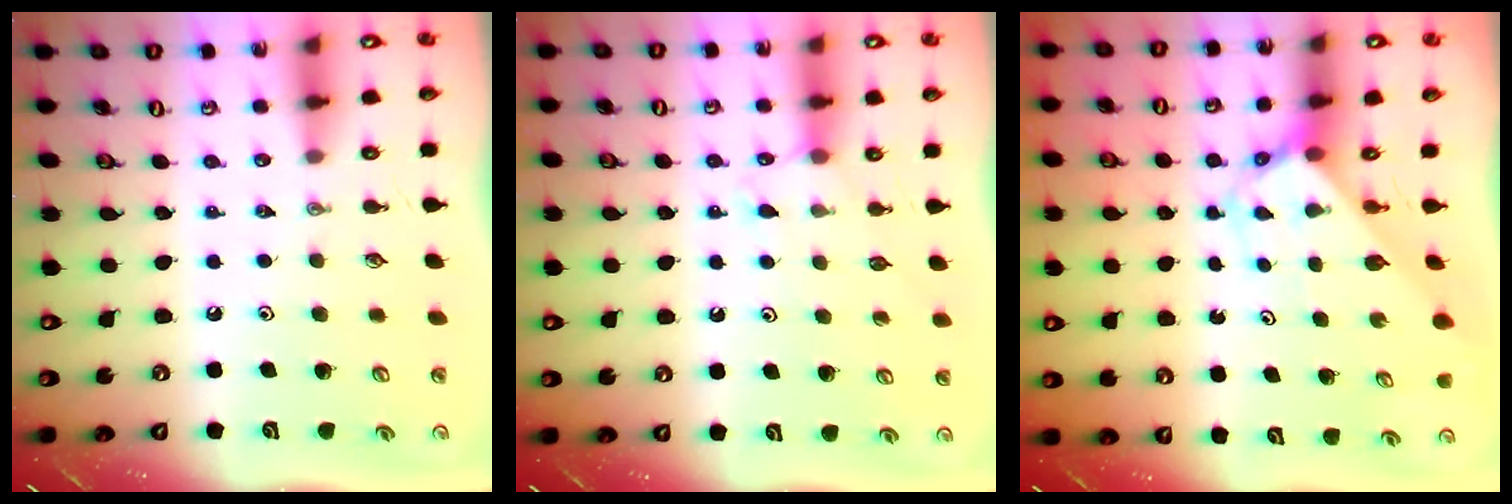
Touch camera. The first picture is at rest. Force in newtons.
{"total": 5.3, "press": 5.3, "slide": 0.7}
{"total": 2.8, "press": 2.8, "slide": 0.2}